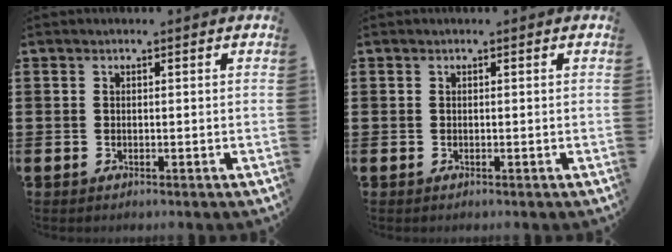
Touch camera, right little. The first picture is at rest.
{"total": 0.0}